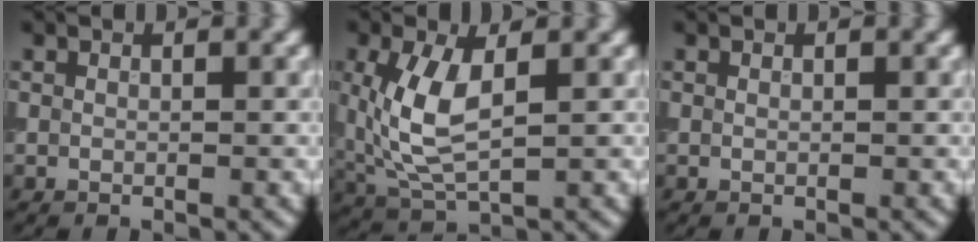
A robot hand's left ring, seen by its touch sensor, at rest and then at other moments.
{"total": 6.3, "force": [0.8, 2.9, 5.5], "torque": [-0.135, -0.002, 0.019]}
{"total": 0.0}